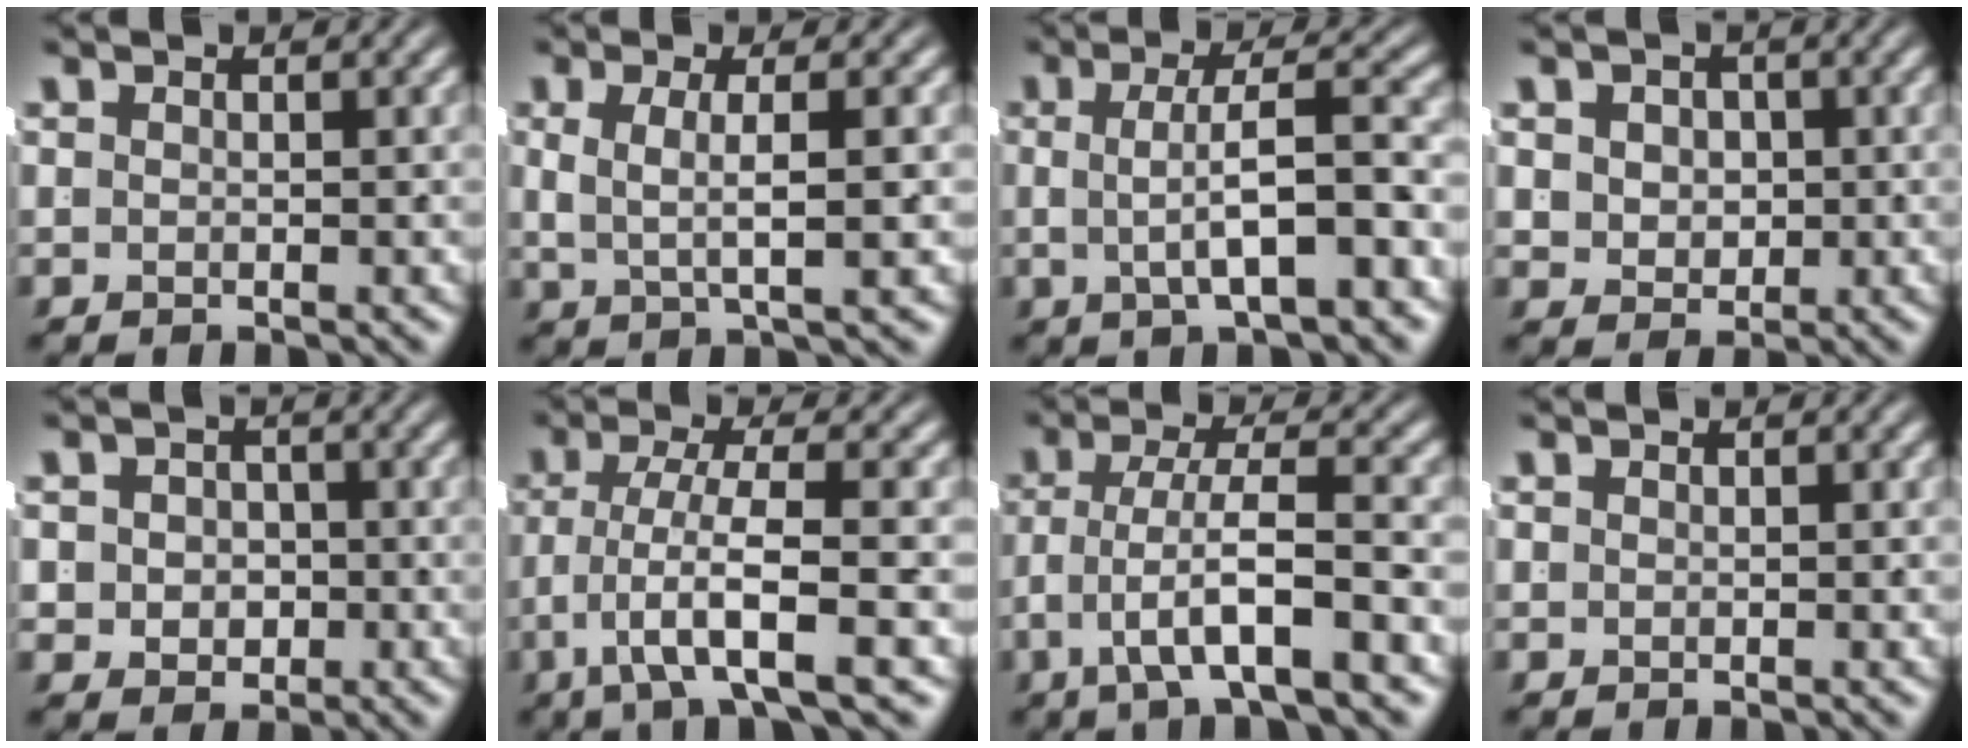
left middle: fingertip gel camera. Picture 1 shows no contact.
{"total": 3.5, "force": [0.8, 0.6, 3.3], "torque": [-0.060, -0.006, 0.021]}
{"total": 4.5, "force": [-1.2, 0.8, 4.3], "torque": [-0.059, -0.001, -0.011]}
{"total": 3.3, "force": [0.5, 2.9, 1.7], "torque": [-0.033, -0.014, 0.019]}
{"total": 4.1, "force": [-0.7, 3.6, 1.8], "torque": [-0.028, -0.014, -0.007]}
{"total": 5.6, "force": [-2.3, 1.3, 4.9], "torque": [-0.097, -0.024, -0.029]}
{"total": 5.1, "force": [-1.8, 1.6, 4.5], "torque": [-0.089, -0.014, -0.023]}
{"total": 0.0}